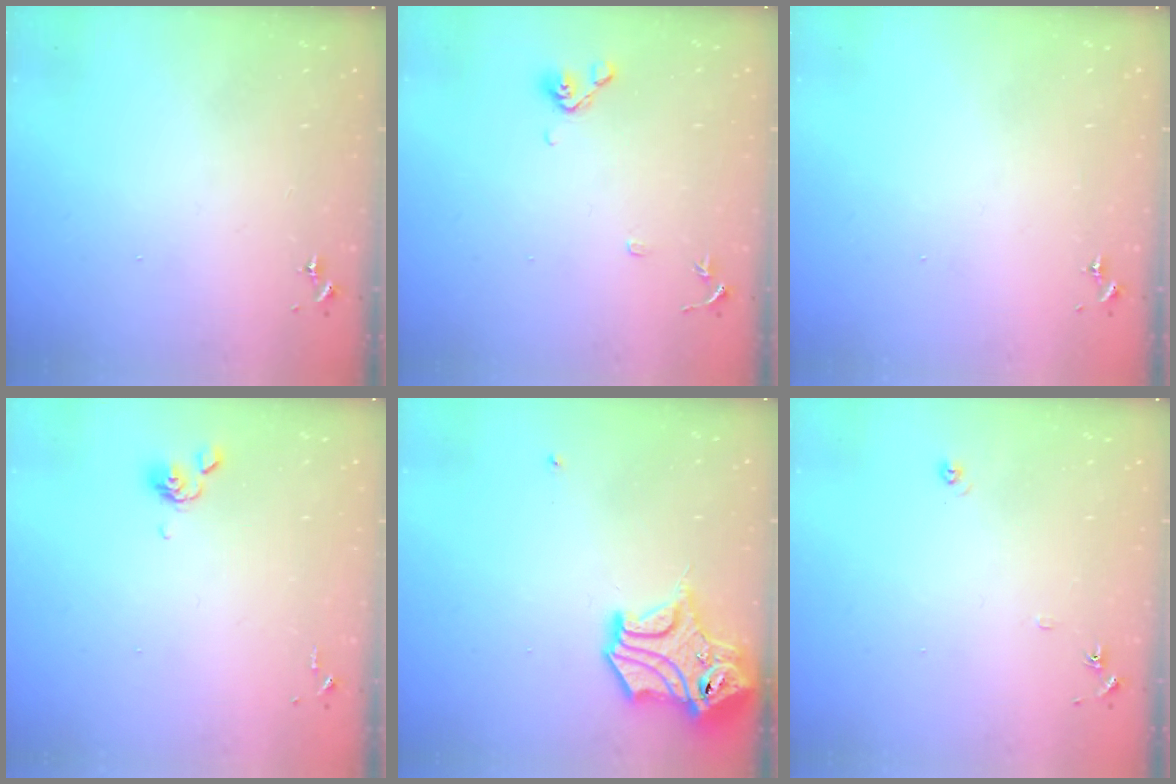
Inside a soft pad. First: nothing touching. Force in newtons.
{"total": 8.9, "press": 8.7, "slide": 1.9}
{"total": 0.0}
{"total": 5.6, "press": 5.5, "slide": 1.4}
{"total": 14.1, "press": 14.0, "slide": 1.9}
{"total": 5.8, "press": 5.8, "slide": 0.6}